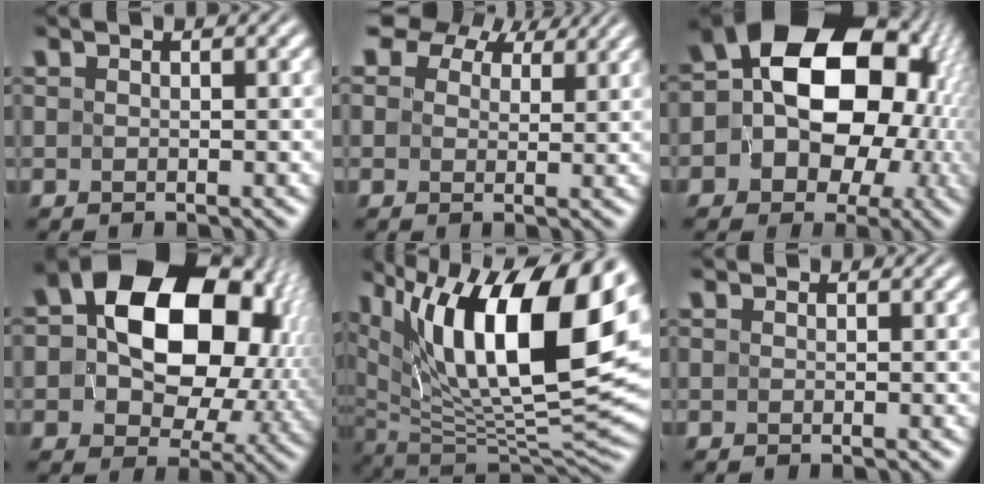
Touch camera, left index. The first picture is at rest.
{"total": 8.0, "force": [5.7, 4.4, 3.3], "torque": [-0.078, 0.014, 0.085]}
{"total": 20.0, "force": [1.7, 15.6, 12.4], "torque": [-0.188, 0.028, 0.005]}
{"total": 17.5, "force": [2.7, 12.0, 12.5], "torque": [-0.178, 0.007, 0.049]}
{"total": 16.8, "force": [6.7, 6.8, 13.8], "torque": [-0.231, 0.017, 0.116]}
{"total": 0.0}